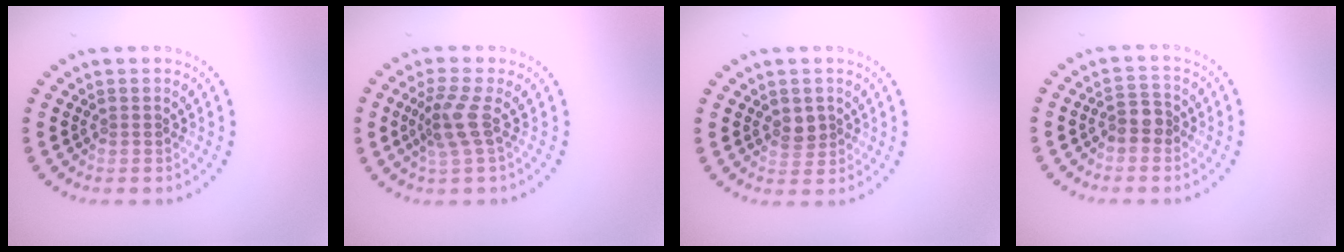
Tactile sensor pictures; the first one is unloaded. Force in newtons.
{"total": 2.7, "press": 2.0, "slide": 1.8}
{"total": 1.5, "press": 1.4, "slide": 0.5}
{"total": 1.9, "press": 1.8, "slide": 0.7}